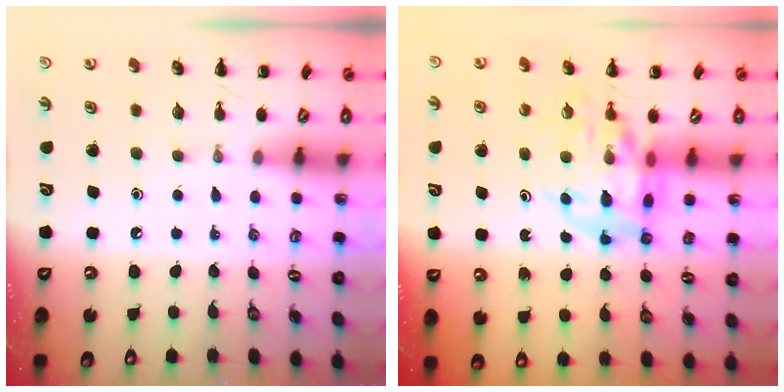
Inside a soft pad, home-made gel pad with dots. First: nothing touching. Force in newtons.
{"total": 12.4, "press": 11.9, "slide": 3.5}